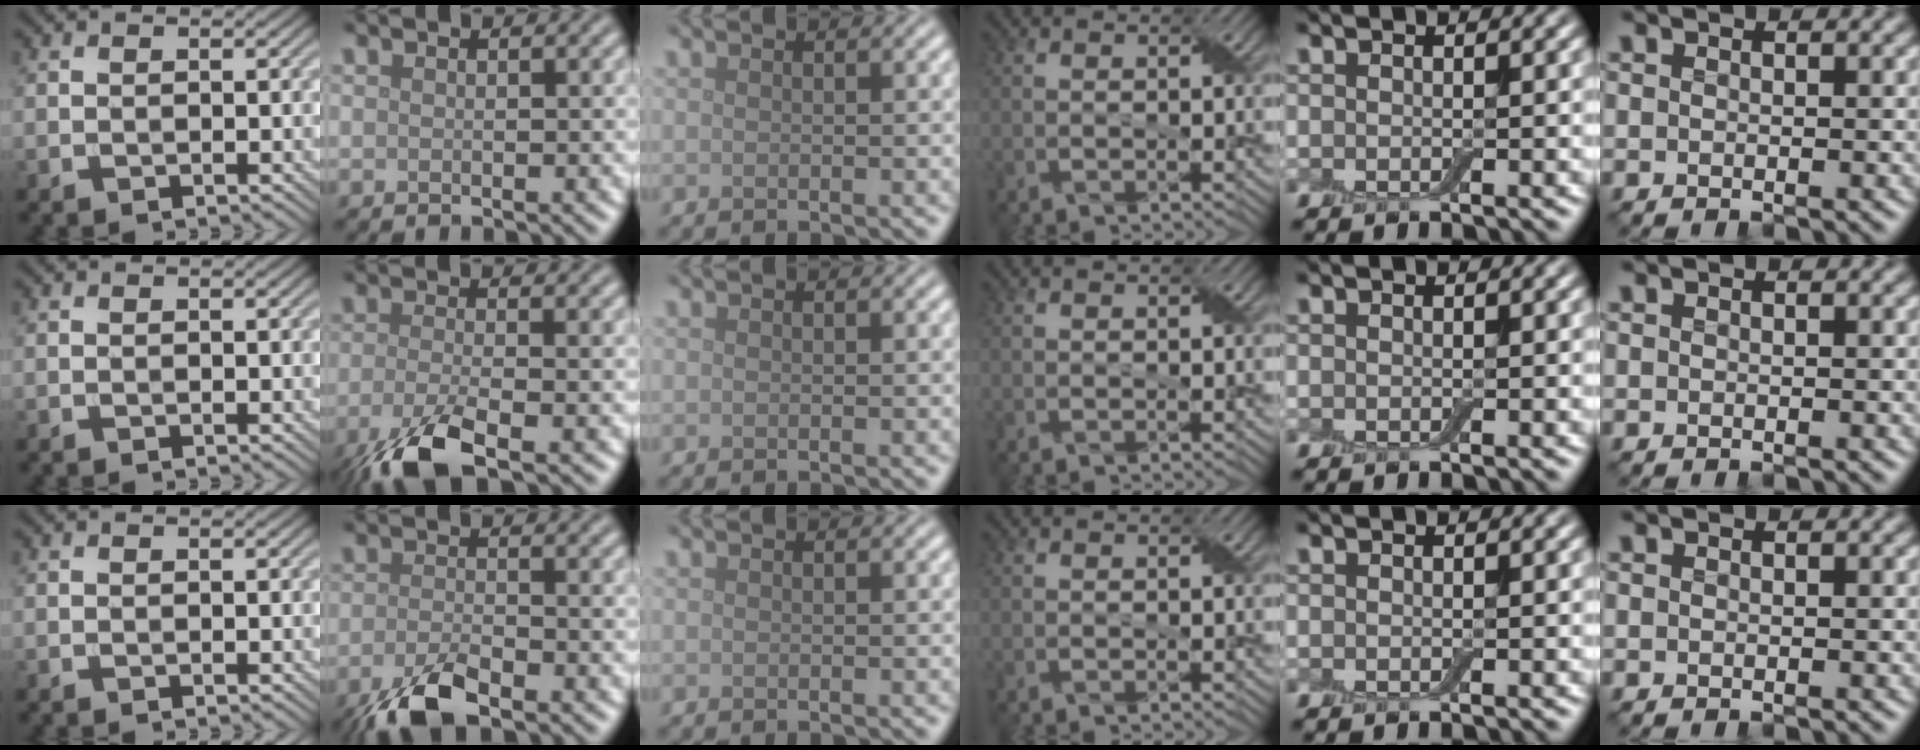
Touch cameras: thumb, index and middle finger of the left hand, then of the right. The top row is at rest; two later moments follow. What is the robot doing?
{"motion": "peel", "object": "small bumper sticker"}